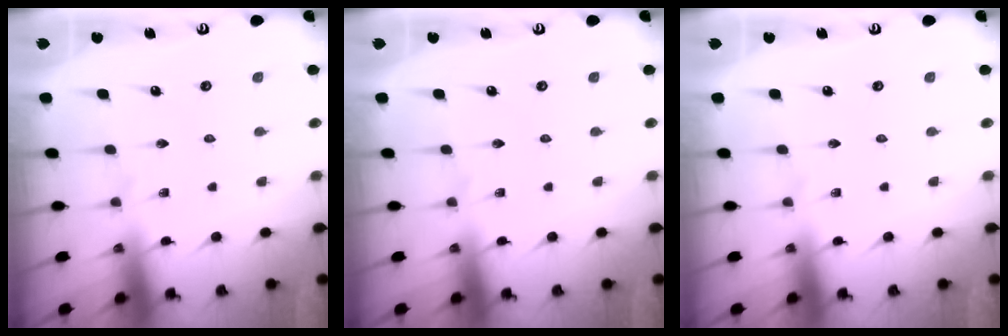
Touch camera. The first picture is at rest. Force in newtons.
{"total": 0.0}
{"total": 0.0}